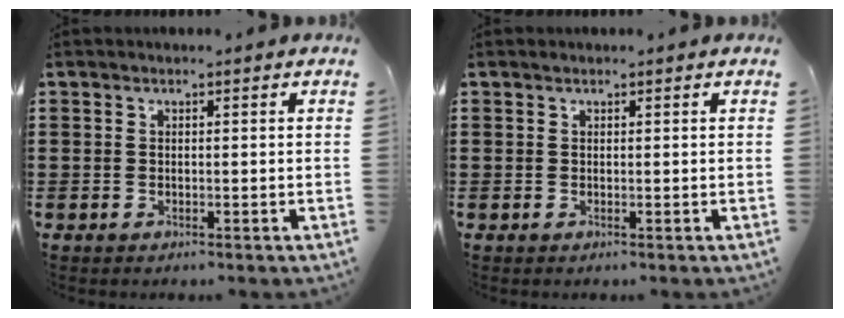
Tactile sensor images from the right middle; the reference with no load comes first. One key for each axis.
{"total": 0.0}